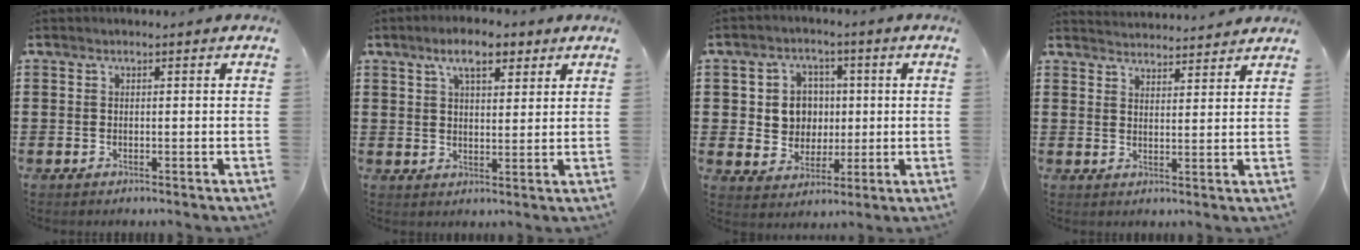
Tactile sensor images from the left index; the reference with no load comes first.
{"total": 6.5, "force": [4.2, 2.4, 4.3], "torque": [-0.080, 0.005, 0.072]}
{"total": 6.4, "force": [0.9, 5.9, 2.4], "torque": [-0.064, 0.015, 0.014]}
{"total": 3.2, "force": [3.1, -0.2, -0.2], "torque": [-0.005, -0.017, 0.058]}